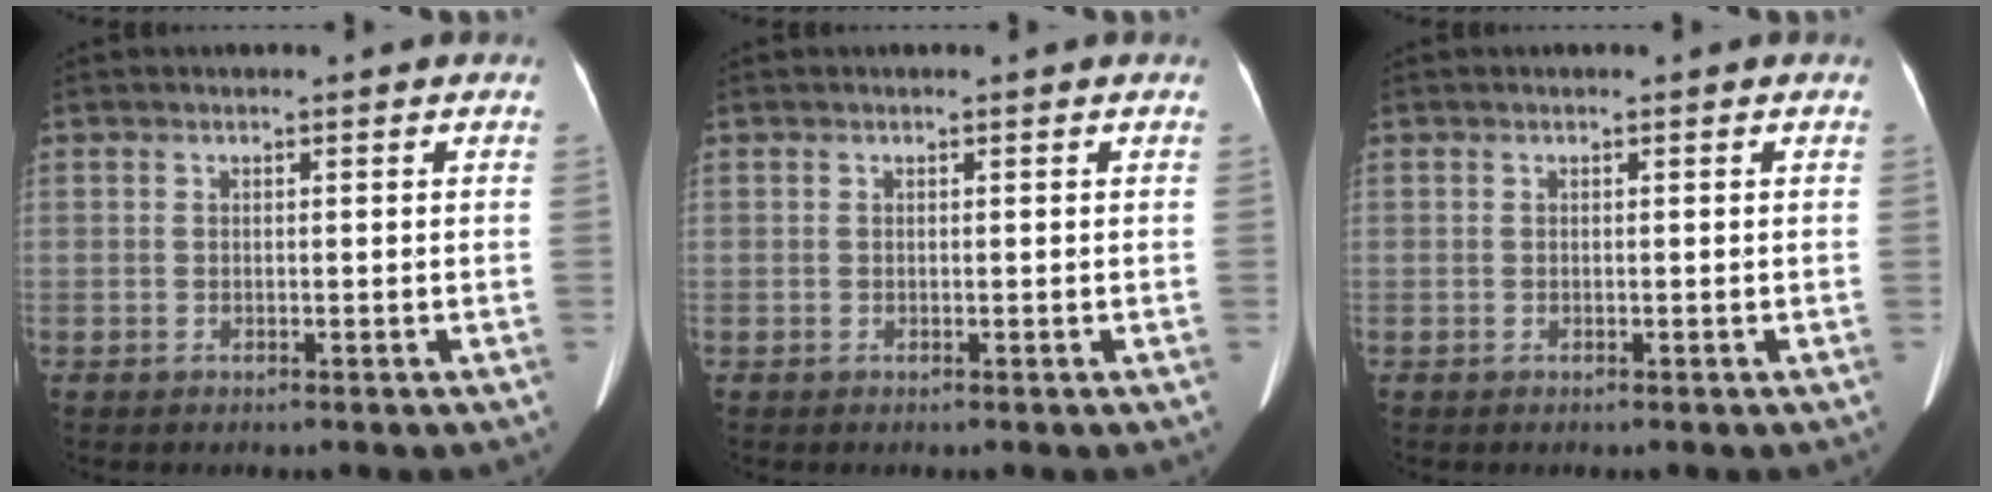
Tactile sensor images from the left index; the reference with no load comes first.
{"total": 0.0}
{"total": 0.0}